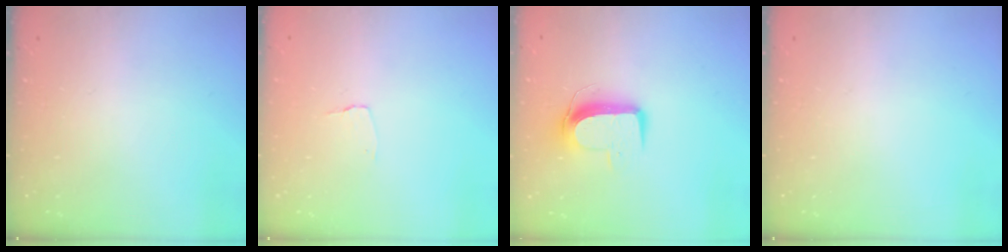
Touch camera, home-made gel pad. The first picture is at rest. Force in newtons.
{"total": 2.6, "press": 2.6, "slide": 0.2}
{"total": 9.6, "press": 9.6, "slide": 0.7}
{"total": 0.0}